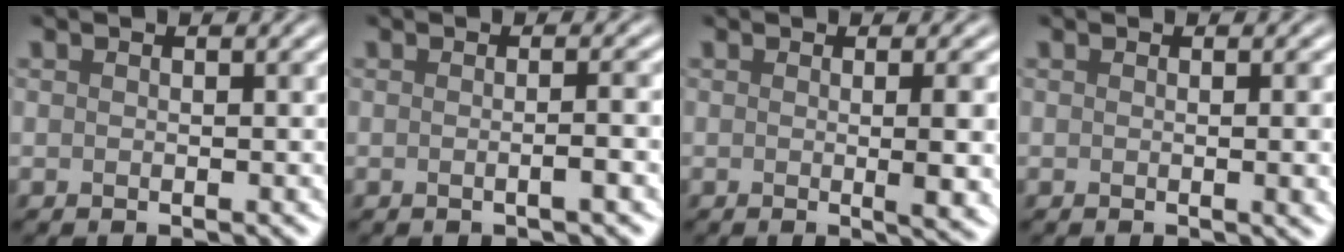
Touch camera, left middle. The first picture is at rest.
{"total": 2.2, "force": [-0.2, 0.7, 2.1], "torque": [-0.017, 0.000, -0.007]}
{"total": 4.9, "force": [-0.1, 1.4, 4.7], "torque": [-0.053, 0.002, 0.002]}
{"total": 3.6, "force": [0.0, 1.5, 3.3], "torque": [-0.016, 0.009, -0.002]}